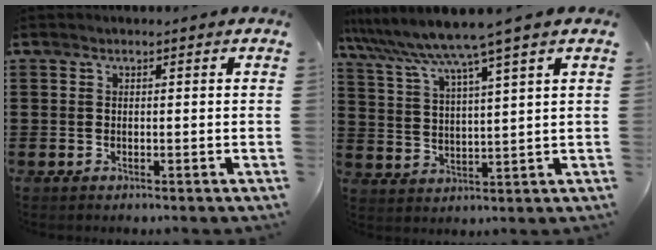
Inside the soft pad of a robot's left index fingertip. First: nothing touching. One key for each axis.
{"total": 7.0, "fx": 5.8, "fy": -1.2, "fz": 3.8, "tx": -0.094, "ty": -0.037, "tz": 0.094}